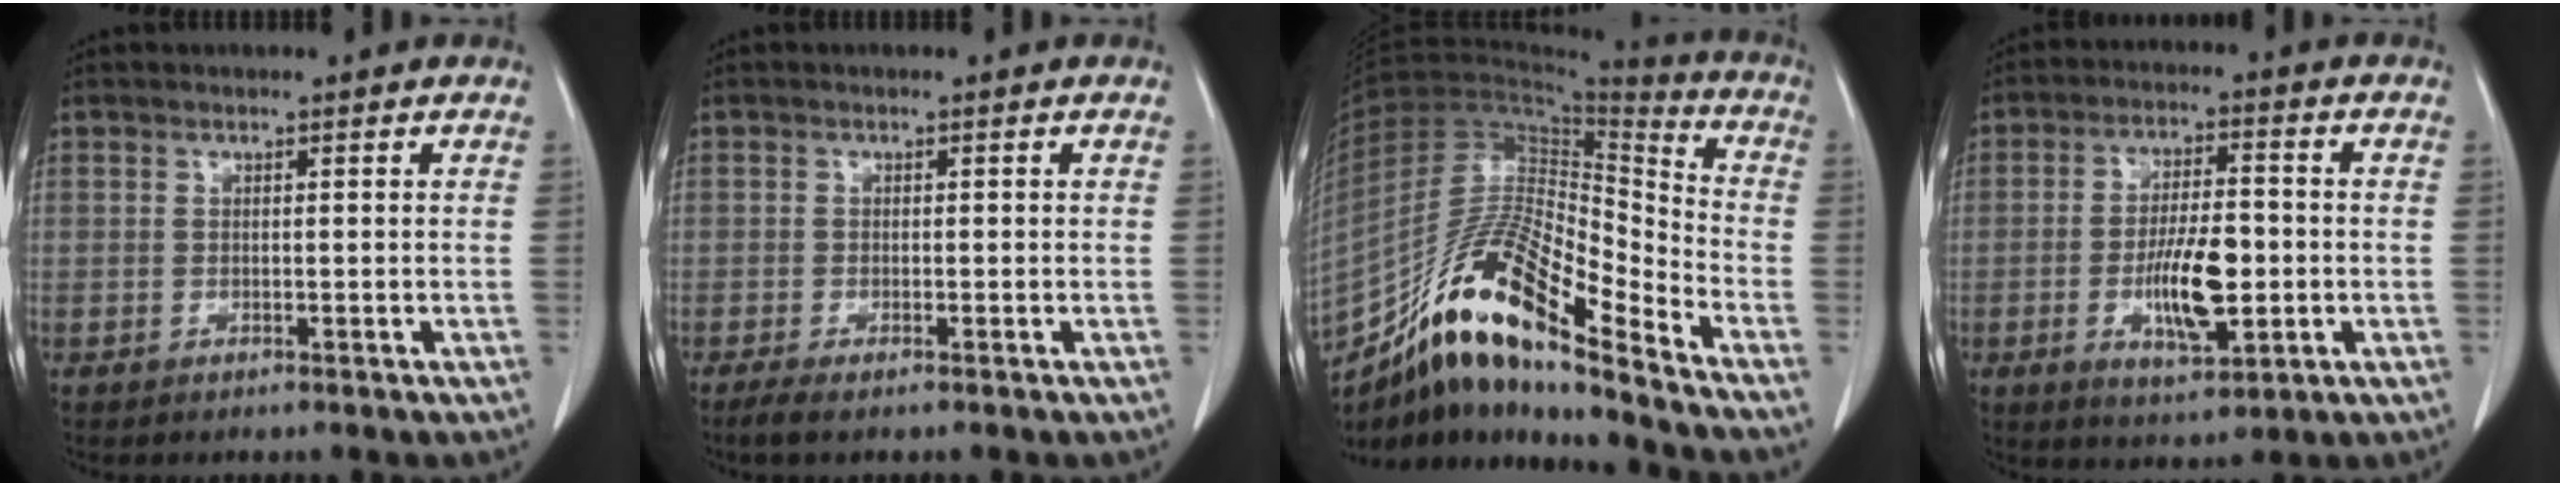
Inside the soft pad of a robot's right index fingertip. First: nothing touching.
{"total": 2.2, "force": [-1.6, 0.4, 1.5], "torque": [-0.030, -0.006, -0.030]}
{"total": 19.8, "force": [-13.9, 3.0, 13.8], "torque": [-0.275, 0.000, -0.249]}
{"total": 10.1, "force": [-2.1, 3.2, 9.4], "torque": [-0.173, -0.003, -0.031]}